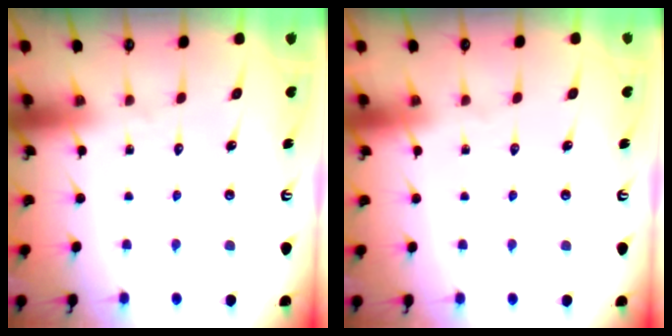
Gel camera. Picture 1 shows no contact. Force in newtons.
{"total": 0.6, "press": 0.5, "slide": 0.2}